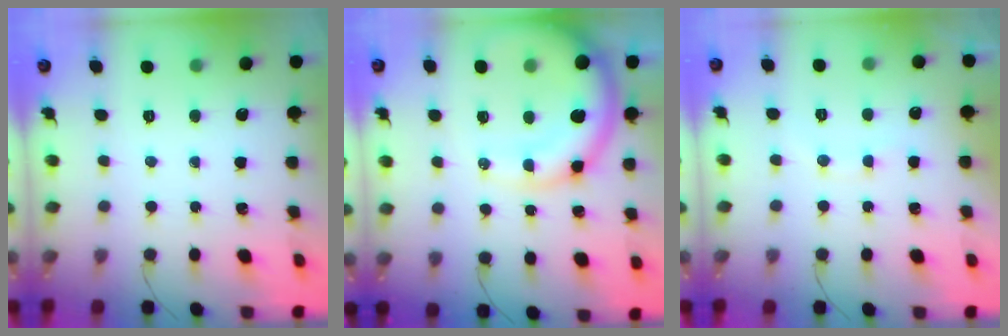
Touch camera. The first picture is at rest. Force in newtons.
{"total": 14.9, "press": 14.5, "slide": 3.5}
{"total": 7.1, "press": 7.0, "slide": 1.2}